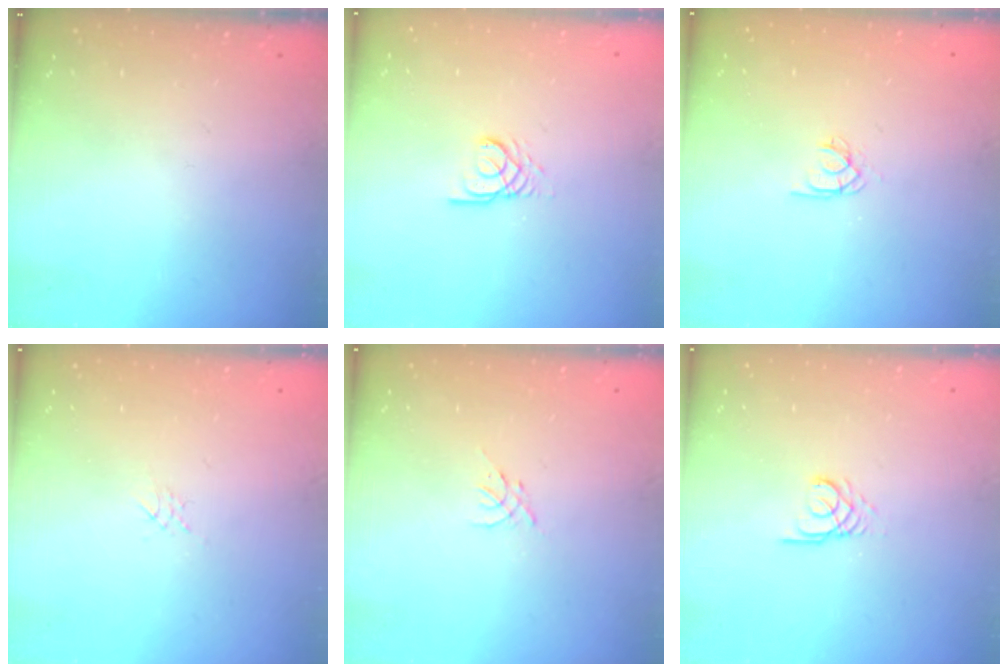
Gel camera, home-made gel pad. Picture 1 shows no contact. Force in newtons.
{"total": 2.6, "press": 2.6, "slide": 0.1}
{"total": 1.9, "press": 1.9, "slide": 0.2}
{"total": 2.2, "press": 2.2, "slide": 0.4}
{"total": 0.0}
{"total": 2.7, "press": 2.7, "slide": 0.3}